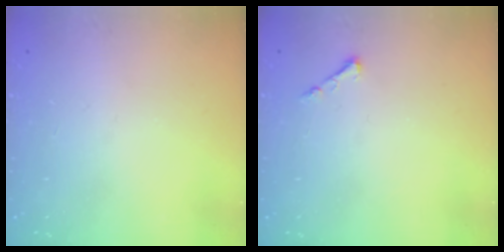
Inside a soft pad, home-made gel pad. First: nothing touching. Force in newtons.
{"total": 3.2, "press": 3.1, "slide": 0.5}